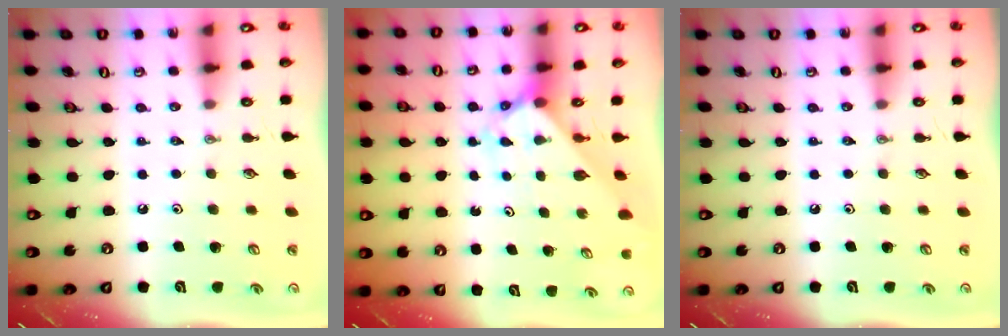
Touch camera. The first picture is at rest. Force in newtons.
{"total": 2.3, "press": 2.3, "slide": 0.2}
{"total": 0.0}